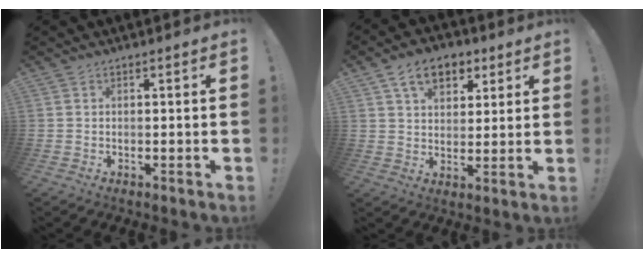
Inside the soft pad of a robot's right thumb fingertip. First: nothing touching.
{"total": 11.7, "force": [5.9, 7.8, 6.3], "torque": [-0.093, -0.014, 0.111]}